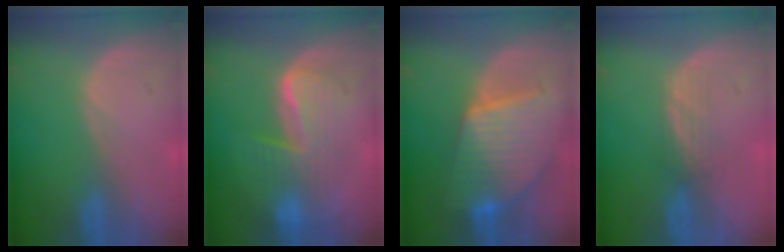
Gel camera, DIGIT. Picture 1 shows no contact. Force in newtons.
{"total": 6.8, "press": 6.8, "slide": 0.2}
{"total": 10.1, "press": 10.1, "slide": 0.7}
{"total": 2.4, "press": 2.3, "slide": 0.6}